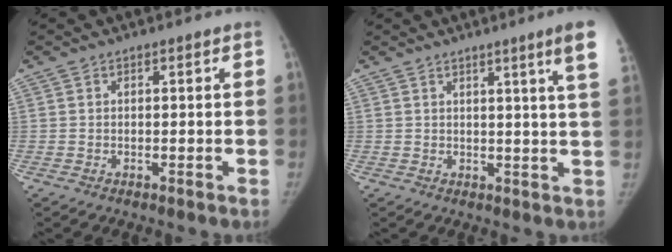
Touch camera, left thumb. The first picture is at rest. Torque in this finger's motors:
{"motor_torque": [1.37, 0.90, 0.79, -0.95, 0.06]}